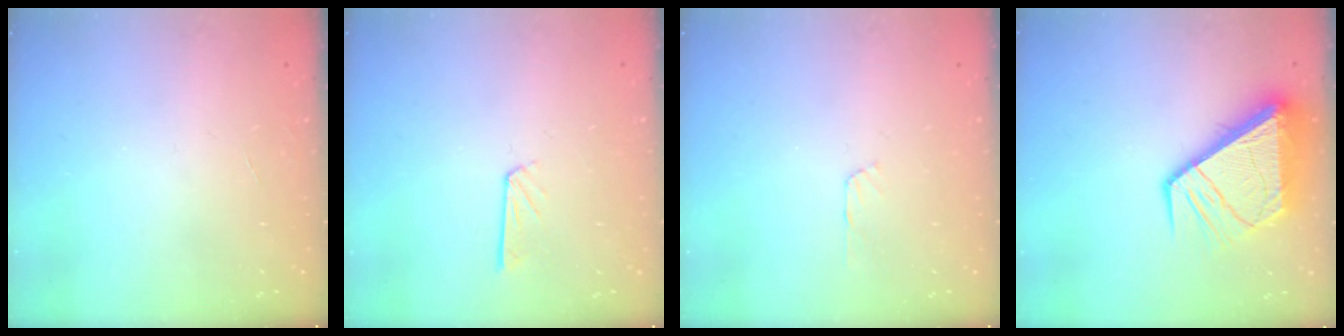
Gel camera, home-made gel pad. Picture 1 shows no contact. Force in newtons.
{"total": 4.5, "press": 4.5, "slide": 0.4}
{"total": 3.0, "press": 2.9, "slide": 0.4}
{"total": 13.8, "press": 13.7, "slide": 1.7}